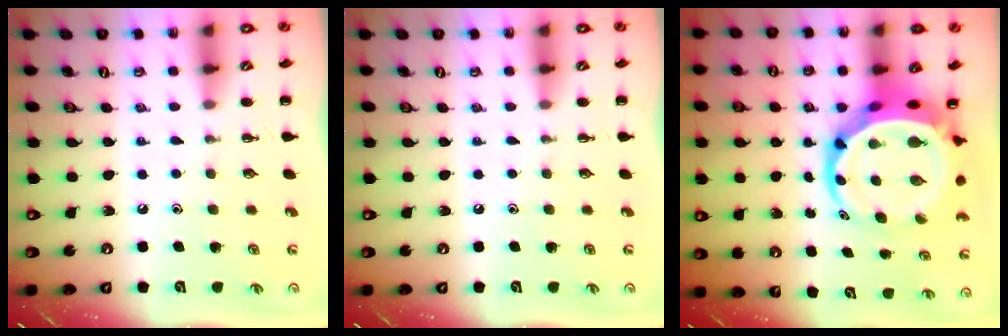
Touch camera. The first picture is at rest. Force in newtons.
{"total": 0.0}
{"total": 9.6, "press": 9.3, "slide": 2.7}